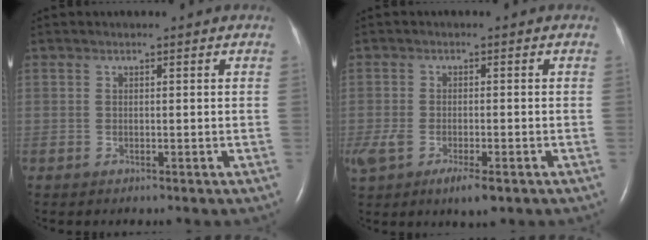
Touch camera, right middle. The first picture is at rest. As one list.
[{"total": 8.2, "force": [-4.7, 3.0, 6.1], "torque": [-0.120, -0.021, -0.077]}]